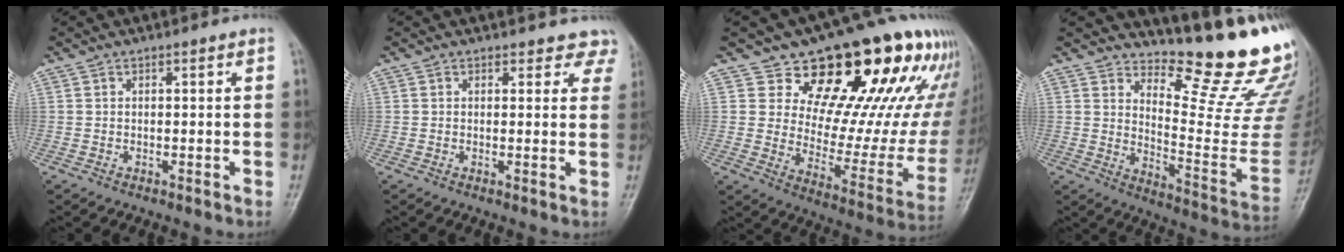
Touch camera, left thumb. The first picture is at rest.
{"total": 4.7, "force": [4.1, 2.4, -0.1], "torque": [0.047, -0.017, 0.018]}
{"total": 24.4, "force": [16.1, 11.3, 14.4], "torque": [-0.141, -0.082, 0.224]}
{"total": 19.1, "force": [16.0, 3.1, 10.0], "torque": [-0.108, -0.174, 0.221]}